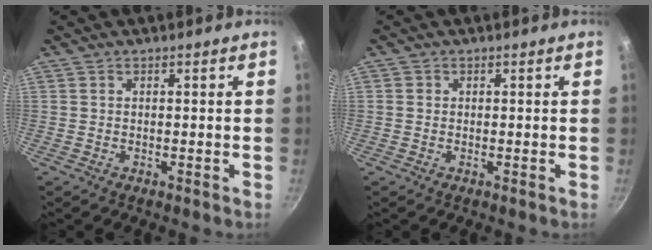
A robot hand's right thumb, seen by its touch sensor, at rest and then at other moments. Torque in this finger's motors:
{"motor_torque": [-0.54, 0.30, -0.36, 0.26, 0.05]}